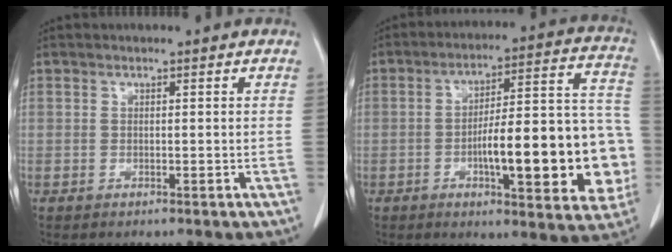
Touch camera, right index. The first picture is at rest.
{"total": 20.2, "force": [-4.6, 4.8, 19.1], "torque": [-0.206, 0.038, -0.054]}